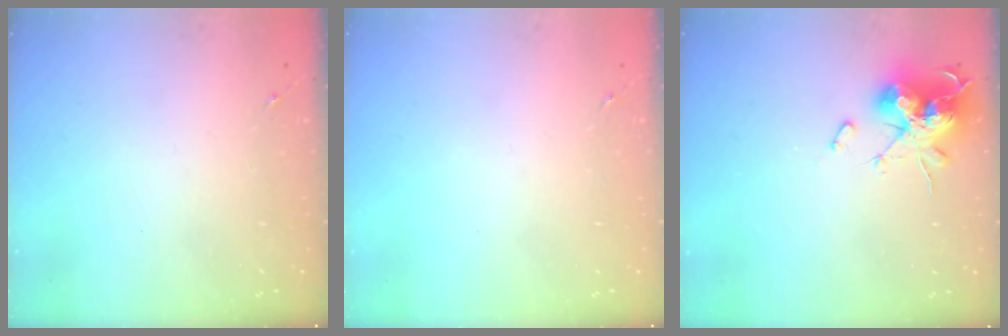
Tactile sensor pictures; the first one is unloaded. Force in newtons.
{"total": 0.0}
{"total": 16.7, "press": 16.7, "slide": 0.1}